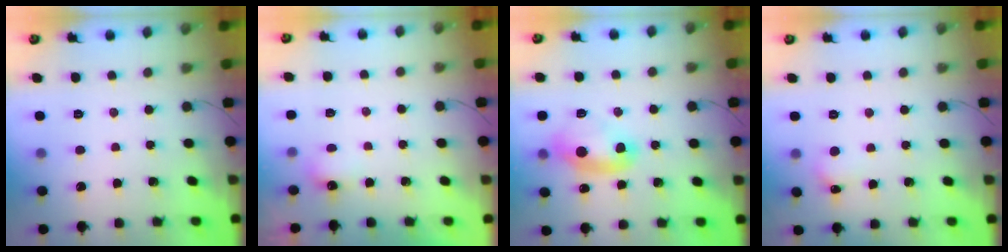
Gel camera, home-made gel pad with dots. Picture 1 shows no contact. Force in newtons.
{"total": 3.0, "press": 2.9, "slide": 1.0}
{"total": 10.9, "press": 10.0, "slide": 4.3}
{"total": 5.1, "press": 5.0, "slide": 1.3}